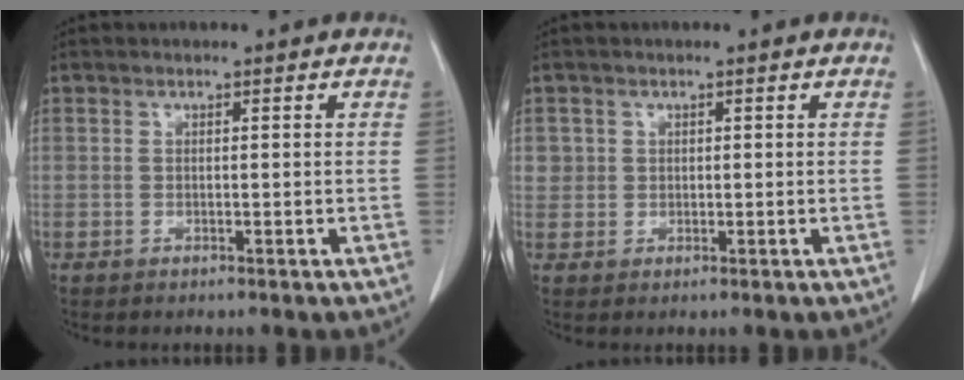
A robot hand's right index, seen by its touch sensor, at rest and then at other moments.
{"total": 2.0, "force": [0.6, 1.9, 0.1], "torque": [0.017, 0.004, 0.009]}